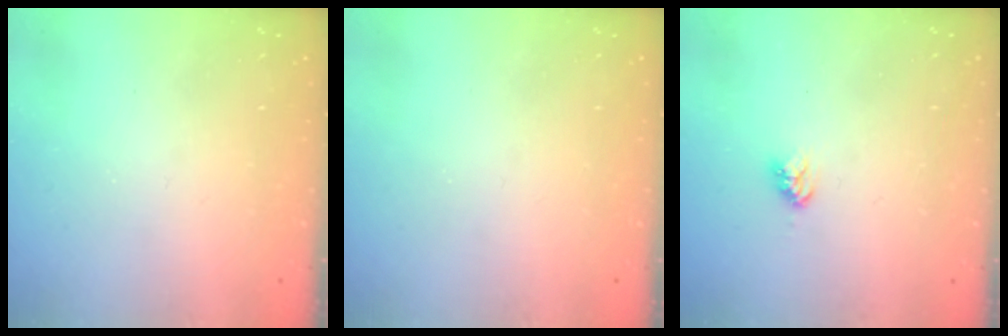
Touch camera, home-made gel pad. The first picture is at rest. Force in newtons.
{"total": 0.0}
{"total": 4.1, "press": 4.0, "slide": 0.5}